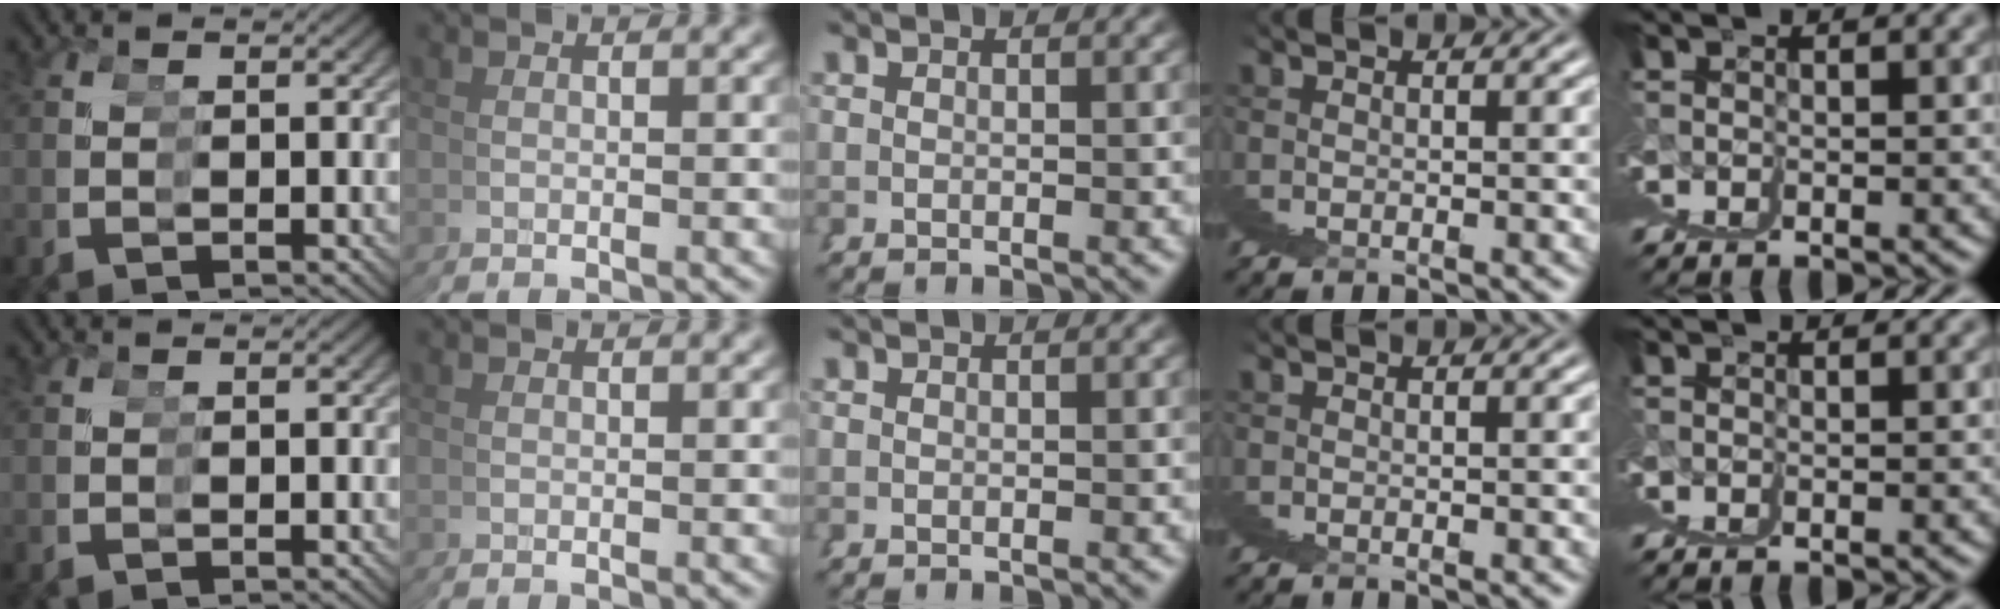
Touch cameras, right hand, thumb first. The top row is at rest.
{"index": {"total": 1.7, "force": [0.0, -1.7, -0.5], "torque": [0.019, -0.004, 0.009]}}